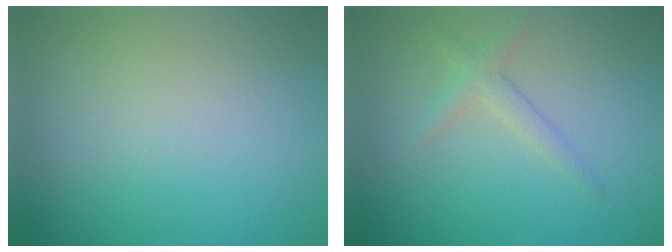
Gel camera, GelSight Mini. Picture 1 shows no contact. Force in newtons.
{"total": 1.6, "press": 1.6, "slide": 0.1}